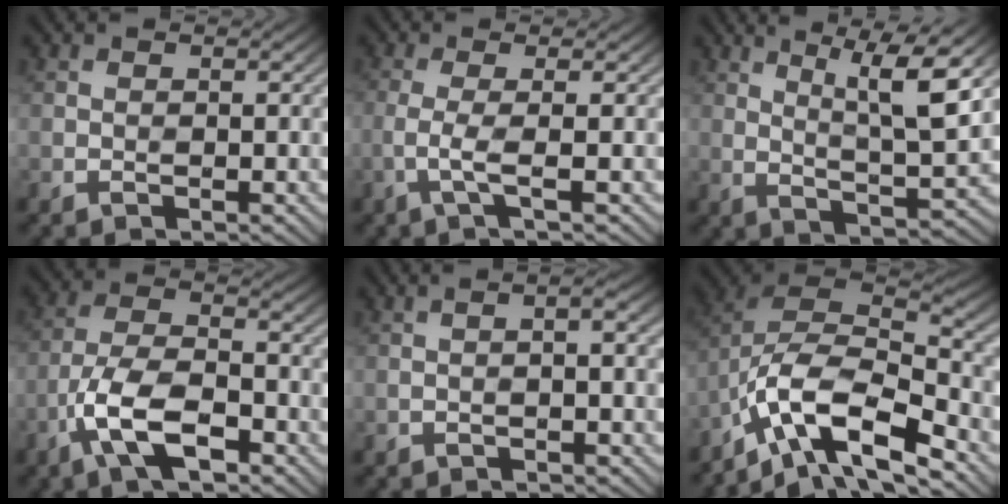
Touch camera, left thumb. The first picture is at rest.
{"total": 2.6, "force": [-0.1, 0.4, 2.6], "torque": [-0.047, 0.008, -0.022]}
{"total": 7.8, "force": [4.3, 0.7, 6.4], "torque": [-0.117, 0.005, 0.086]}
{"total": 9.1, "force": [-4.3, 3.9, 7.0], "torque": [-0.145, 0.000, -0.088]}
{"total": 2.7, "force": [-0.5, 0.2, 2.7], "torque": [-0.034, 0.010, -0.015]}
{"total": 13.1, "force": [-7.5, 5.5, 9.2], "torque": [-0.212, 0.000, -0.131]}